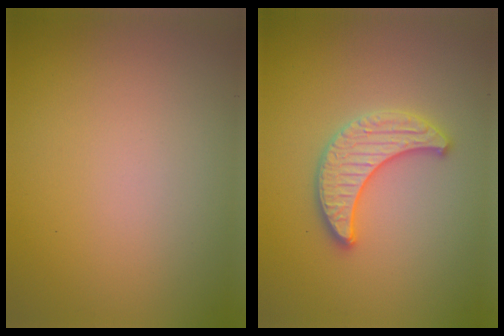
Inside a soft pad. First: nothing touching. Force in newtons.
{"total": 3.3, "press": 3.3, "slide": 0.4}